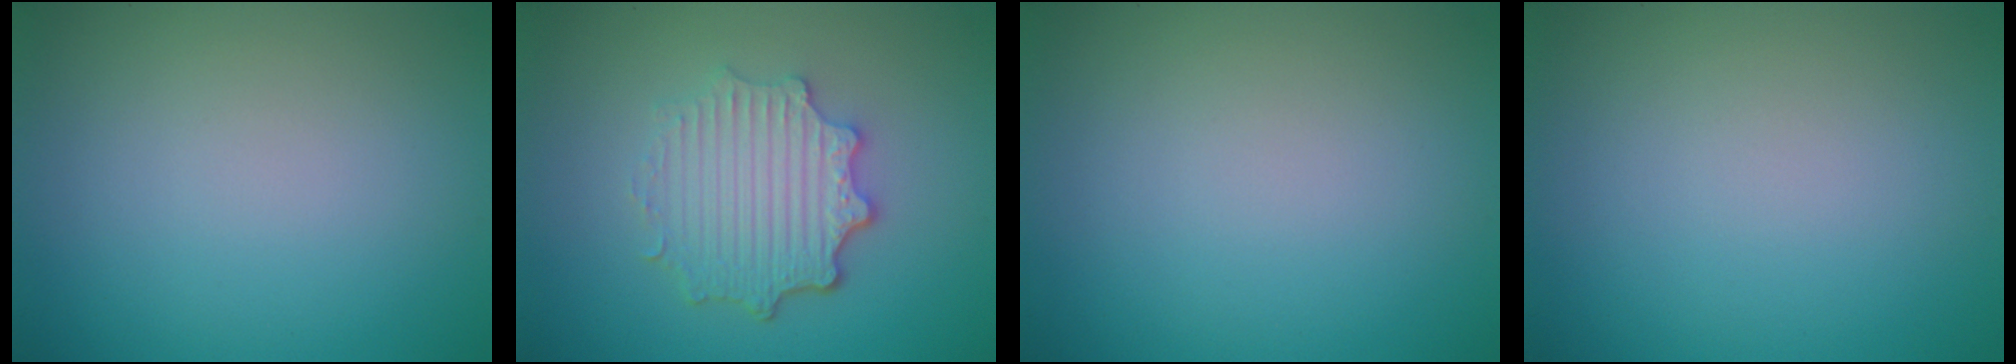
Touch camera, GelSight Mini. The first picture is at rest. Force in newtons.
{"total": 4.9, "press": 3.7, "slide": 3.2}
{"total": 0.0}
{"total": 0.0}